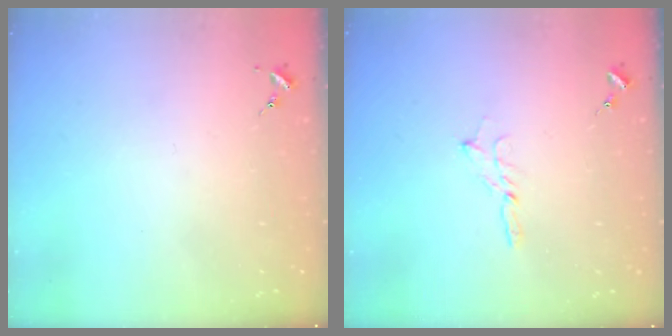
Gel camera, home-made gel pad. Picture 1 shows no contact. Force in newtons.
{"total": 2.3, "press": 2.3, "slide": 0.2}